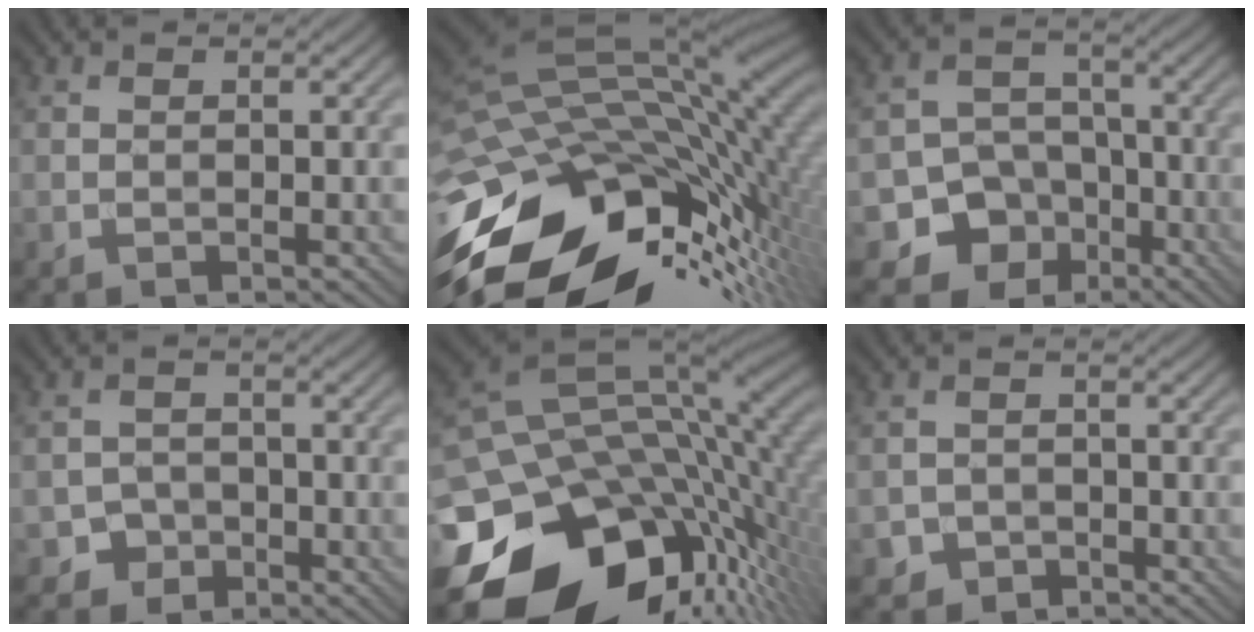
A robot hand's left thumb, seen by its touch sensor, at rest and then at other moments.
{"total": 17.7, "force": [-7.7, 9.1, 13.1], "torque": [-0.289, -0.014, -0.123]}
{"total": 10.0, "force": [-4.9, 8.4, 2.3], "torque": [-0.046, -0.017, -0.115]}
{"total": 2.5, "force": [-1.4, 2.1, 0.1], "torque": [0.005, 0.001, -0.026]}
{"total": 18.9, "force": [-7.3, 12.1, 12.5], "torque": [-0.268, -0.040, -0.107]}
{"total": 1.8, "force": [-1.3, 1.2, -0.2], "torque": [0.007, -0.002, -0.026]}